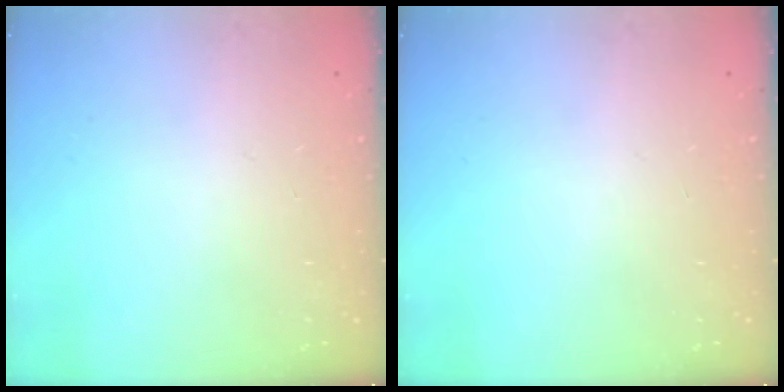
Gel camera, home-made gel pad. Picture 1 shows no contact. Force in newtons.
{"total": 0.0}